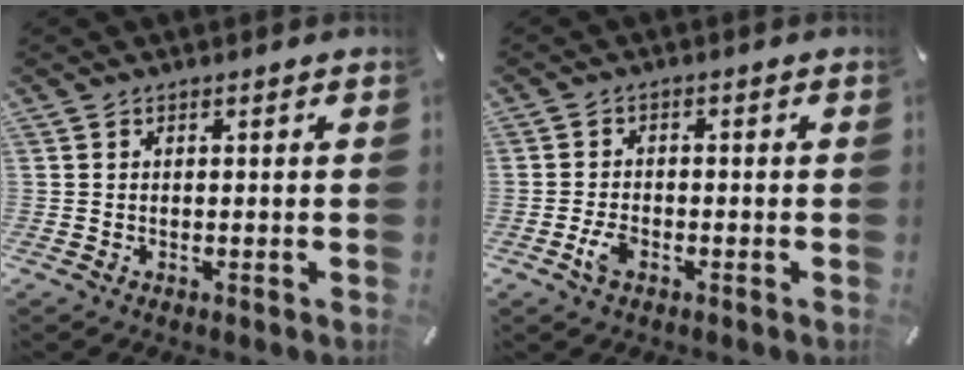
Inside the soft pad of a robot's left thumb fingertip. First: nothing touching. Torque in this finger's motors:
{"motor_torque": [-0.03, 0.74, 0.03, -0.01, 0.10]}